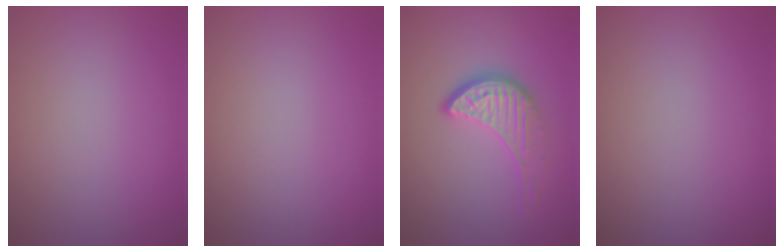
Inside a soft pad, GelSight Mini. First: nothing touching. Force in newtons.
{"total": 0.0}
{"total": 4.0, "press": 2.9, "slide": 2.7}
{"total": 0.0}